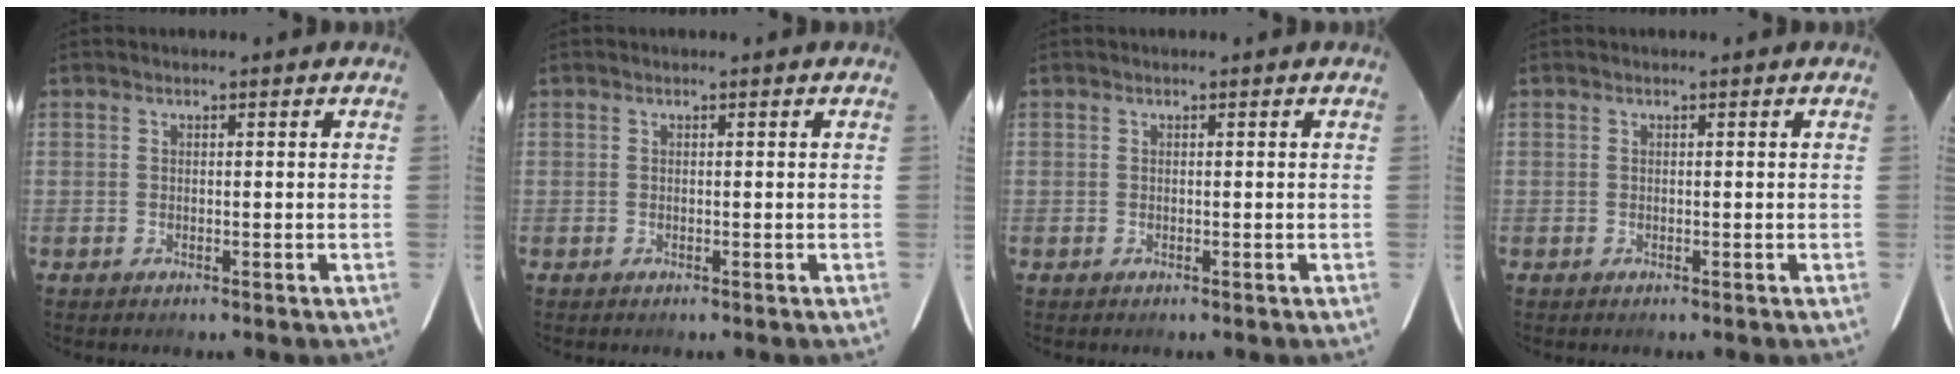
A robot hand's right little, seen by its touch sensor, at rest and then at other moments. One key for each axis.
{"total": 0.0}
{"total": 0.0}
{"total": 0.0}